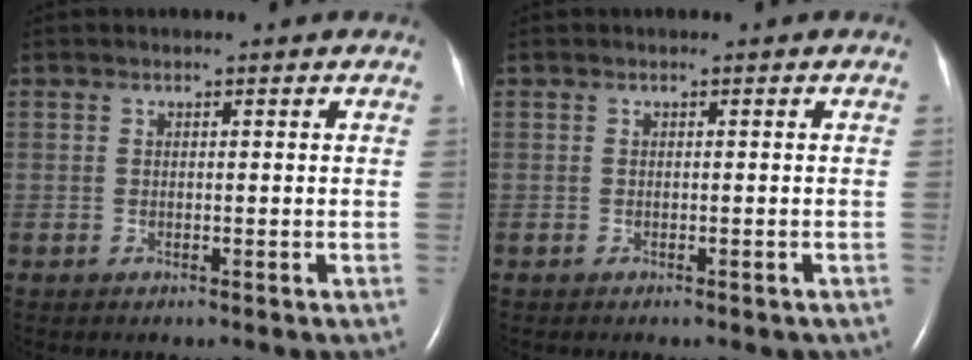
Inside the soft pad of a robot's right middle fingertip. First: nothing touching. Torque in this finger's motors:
{"motor_torque": [-0.07, 0.04, 0.04, 0.00]}